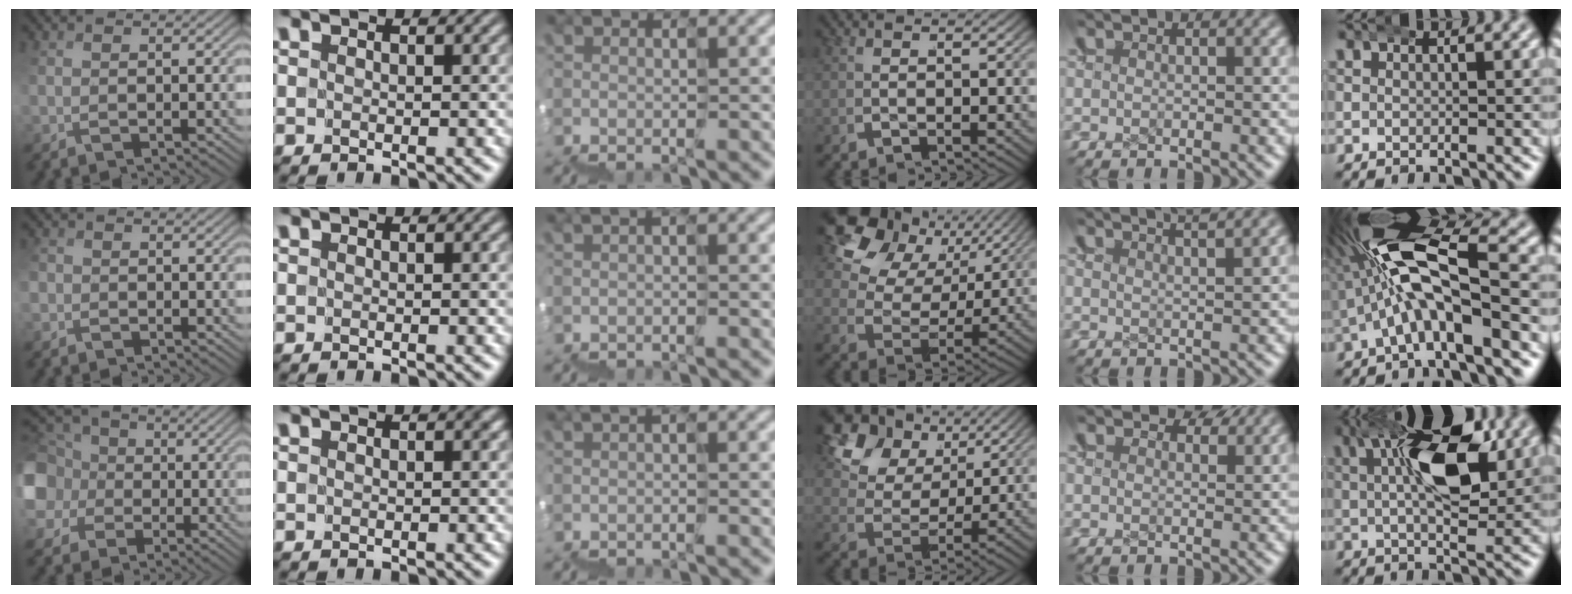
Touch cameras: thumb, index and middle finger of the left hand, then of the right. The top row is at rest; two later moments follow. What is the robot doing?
{"motion": "wrap", "object": "ethernet cable"}